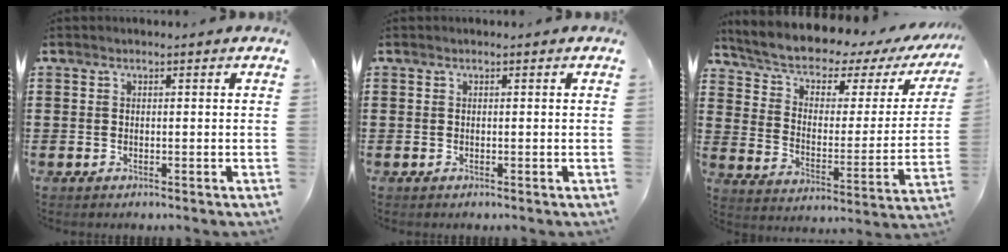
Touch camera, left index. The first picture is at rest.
{"total": 0.0}
{"total": 5.0, "force": [3.5, 2.3, 2.7], "torque": [-0.073, -0.029, 0.055]}